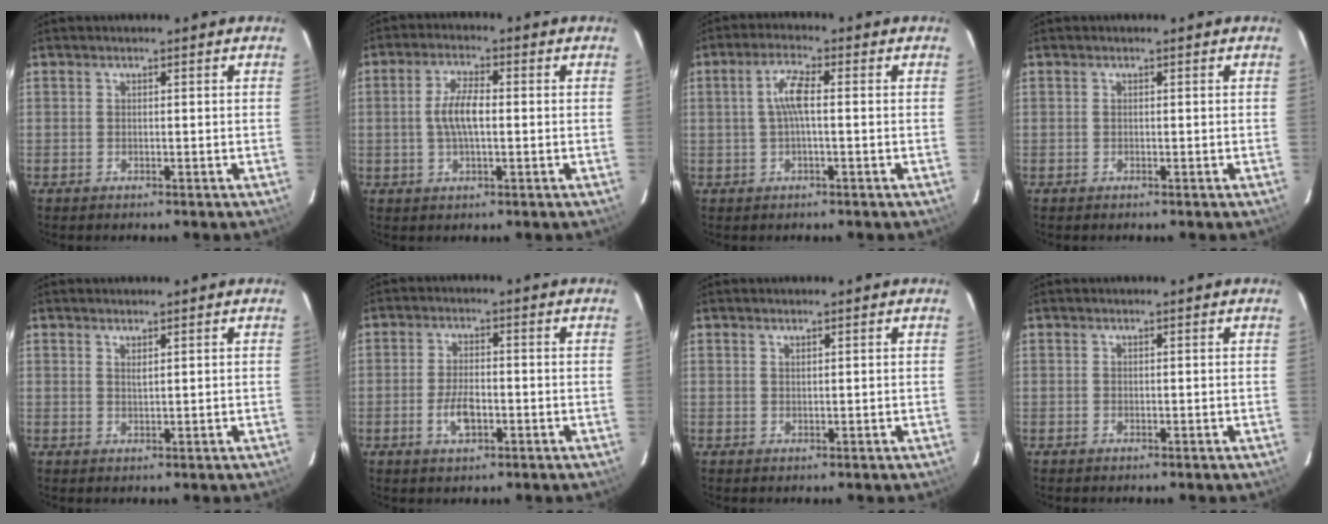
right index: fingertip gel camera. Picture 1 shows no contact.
{"total": 5.7, "force": [-0.1, 2.0, 5.4], "torque": [-0.107, 0.006, -0.002]}
{"total": 4.6, "force": [0.1, 0.8, 4.5], "torque": [-0.088, 0.008, 0.003]}
{"total": 0.0}
{"total": 1.2, "force": [0.9, 0.2, 0.7], "torque": [-0.014, 0.000, 0.016]}
{"total": 4.9, "force": [-1.9, 2.4, 3.9], "torque": [-0.081, -0.003, -0.031]}
{"total": 0.6, "force": [0.5, 0.1, 0.2], "torque": [-0.004, 0.001, 0.010]}
{"total": 0.0}